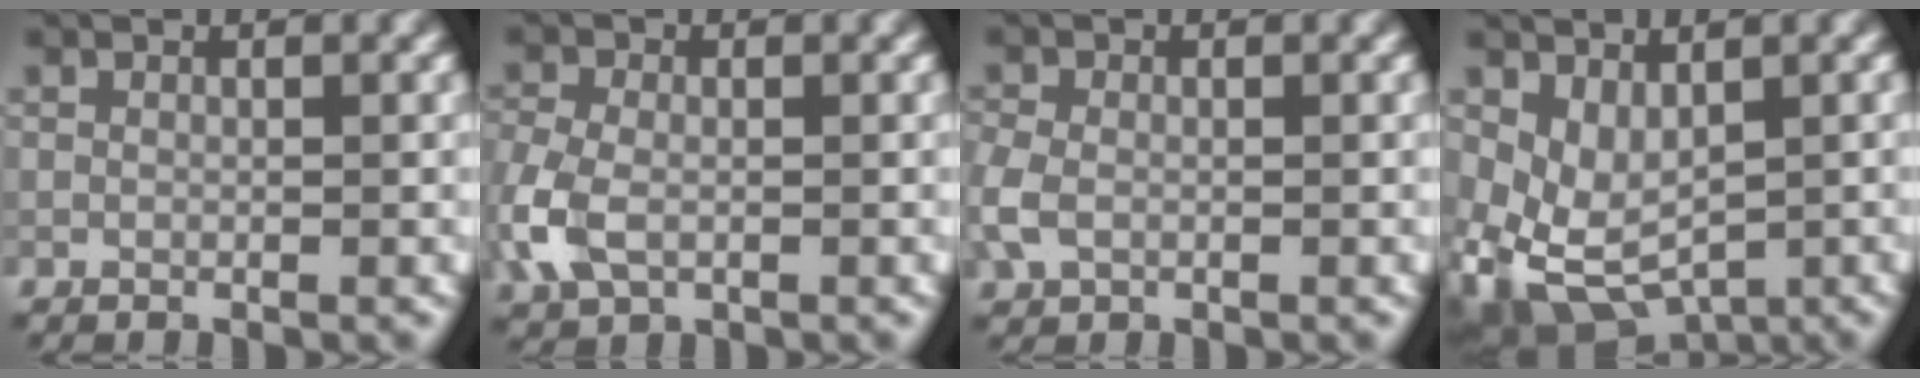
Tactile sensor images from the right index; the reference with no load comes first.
{"total": 4.7, "force": [-1.4, 3.1, 3.2], "torque": [-0.094, -0.005, -0.035]}
{"total": 2.9, "force": [-0.7, 2.2, 1.7], "torque": [-0.051, -0.003, -0.021]}
{"total": 4.9, "force": [0.1, 3.4, 3.6], "torque": [-0.078, -0.019, 0.012]}